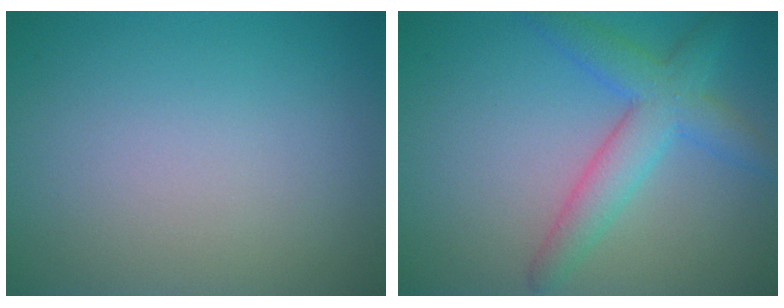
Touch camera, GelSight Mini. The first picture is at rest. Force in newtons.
{"total": 4.6, "press": 4.6, "slide": 0.2}